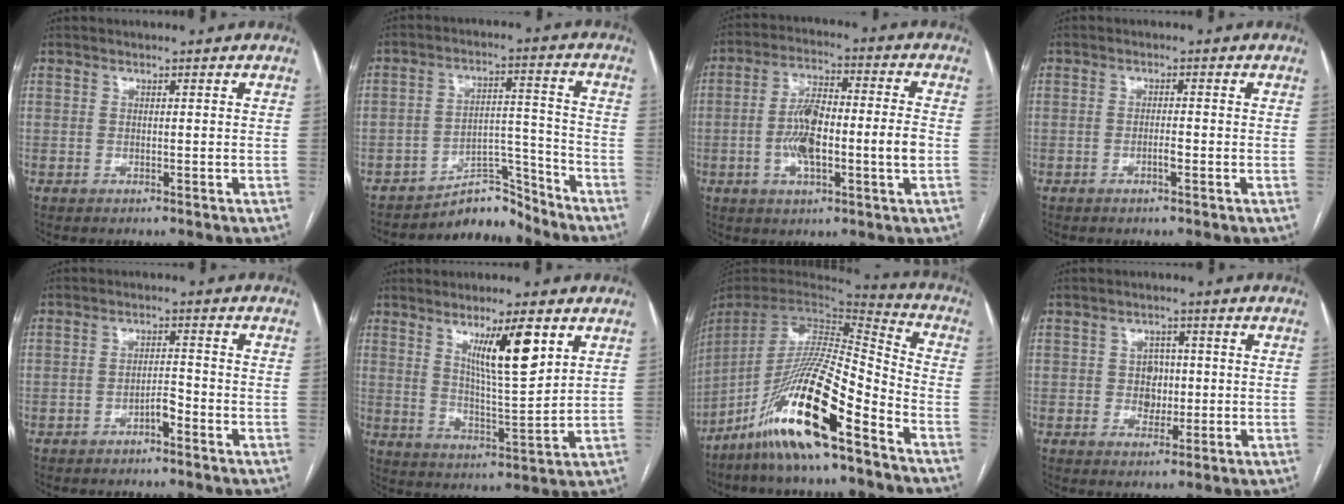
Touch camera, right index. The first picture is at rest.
{"total": 6.9, "force": [-6.7, 1.8, 0.1], "torque": [0.011, 0.055, -0.108]}
{"total": 12.0, "force": [-1.8, 2.4, 11.6], "torque": [-0.217, 0.020, -0.032]}
{"total": 1.7, "force": [-0.7, 0.2, 1.5], "torque": [-0.028, 0.000, -0.014]}
{"total": 2.5, "force": [-1.7, 0.6, 1.7], "torque": [-0.025, 0.005, -0.030]}
{"total": 10.0, "force": [4.9, 1.0, 8.7], "torque": [-0.148, -0.011, 0.087]}
{"total": 18.5, "force": [-11.5, 1.5, 14.4], "torque": [-0.301, -0.024, -0.219]}
{"total": 3.6, "force": [0.0, 3.0, 1.9], "torque": [-0.023, 0.009, 0.003]}